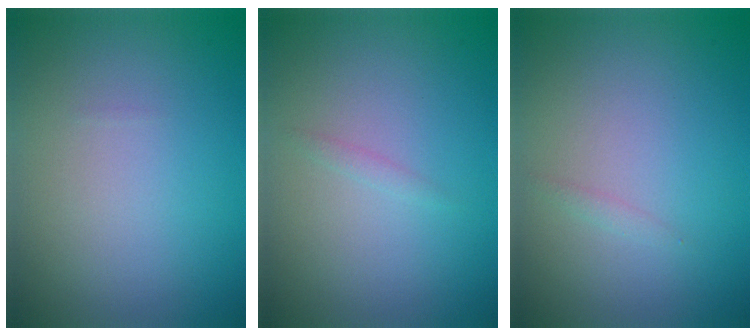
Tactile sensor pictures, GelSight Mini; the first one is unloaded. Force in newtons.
{"total": 0.5, "press": 0.5, "slide": 0.1}
{"total": 0.5, "press": 0.5, "slide": 0.0}